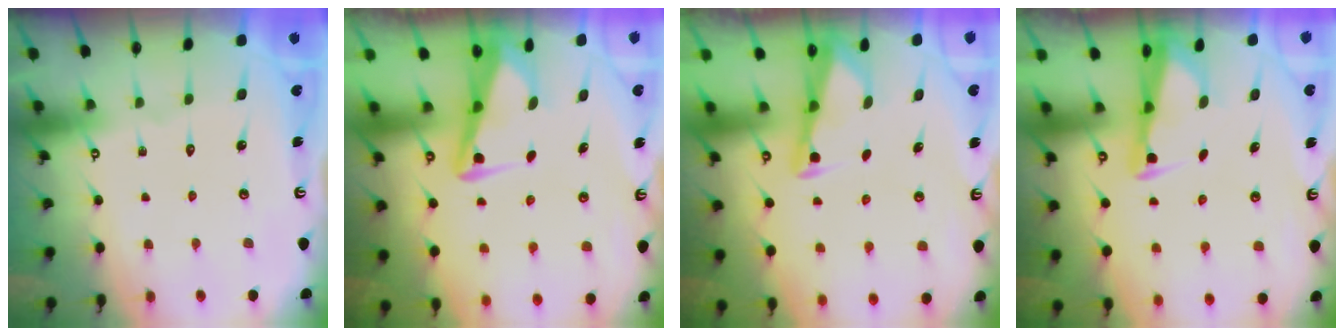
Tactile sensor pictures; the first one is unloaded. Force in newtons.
{"total": 3.7, "press": 3.5, "slide": 1.0}
{"total": 2.5, "press": 2.5, "slide": 0.1}
{"total": 2.6, "press": 2.5, "slide": 0.6}